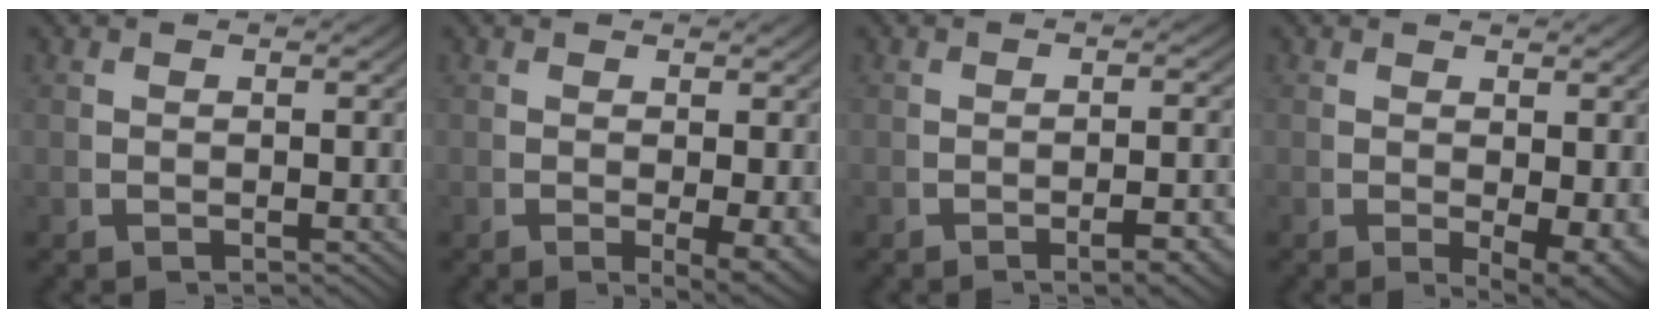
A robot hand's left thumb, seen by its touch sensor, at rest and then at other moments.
{"total": 3.2, "force": [-0.4, 1.0, 3.0], "torque": [-0.042, -0.015, 0.002]}
{"total": 2.6, "force": [-1.3, 0.5, 2.2], "torque": [-0.030, 0.004, -0.022]}
{"total": 3.3, "force": [-0.1, 1.5, 2.9], "torque": [-0.041, -0.019, 0.009]}